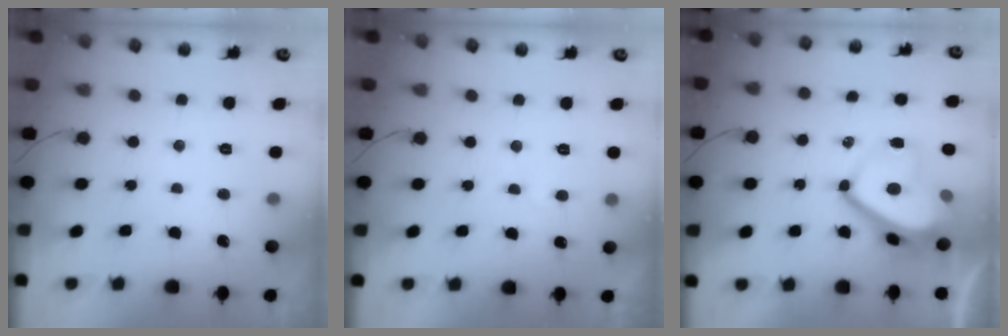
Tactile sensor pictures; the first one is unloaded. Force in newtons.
{"total": 1.3, "press": 1.2, "slide": 0.5}
{"total": 12.6, "press": 12.6, "slide": 1.1}